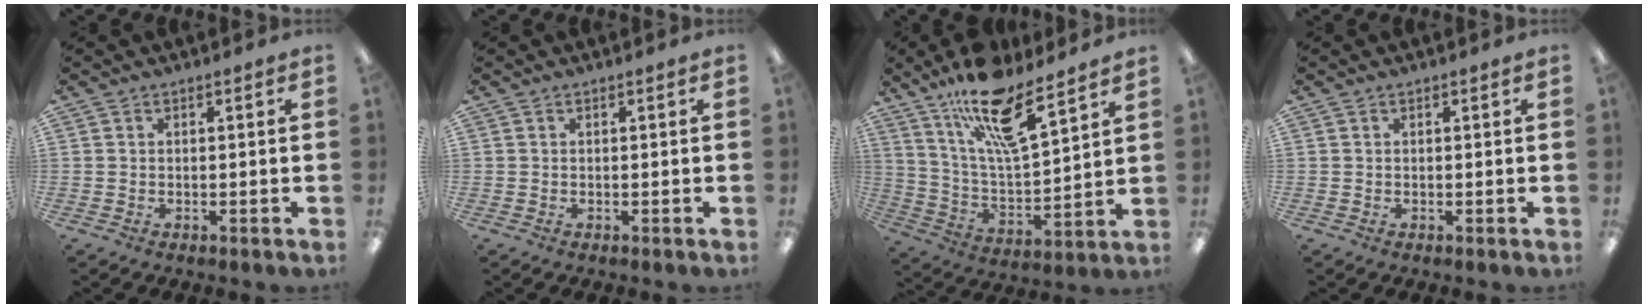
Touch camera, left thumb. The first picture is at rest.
{"total": 0.0}
{"total": 17.6, "force": [12.6, 5.0, 11.2], "torque": [-0.196, -0.073, 0.212]}
{"total": 0.0}